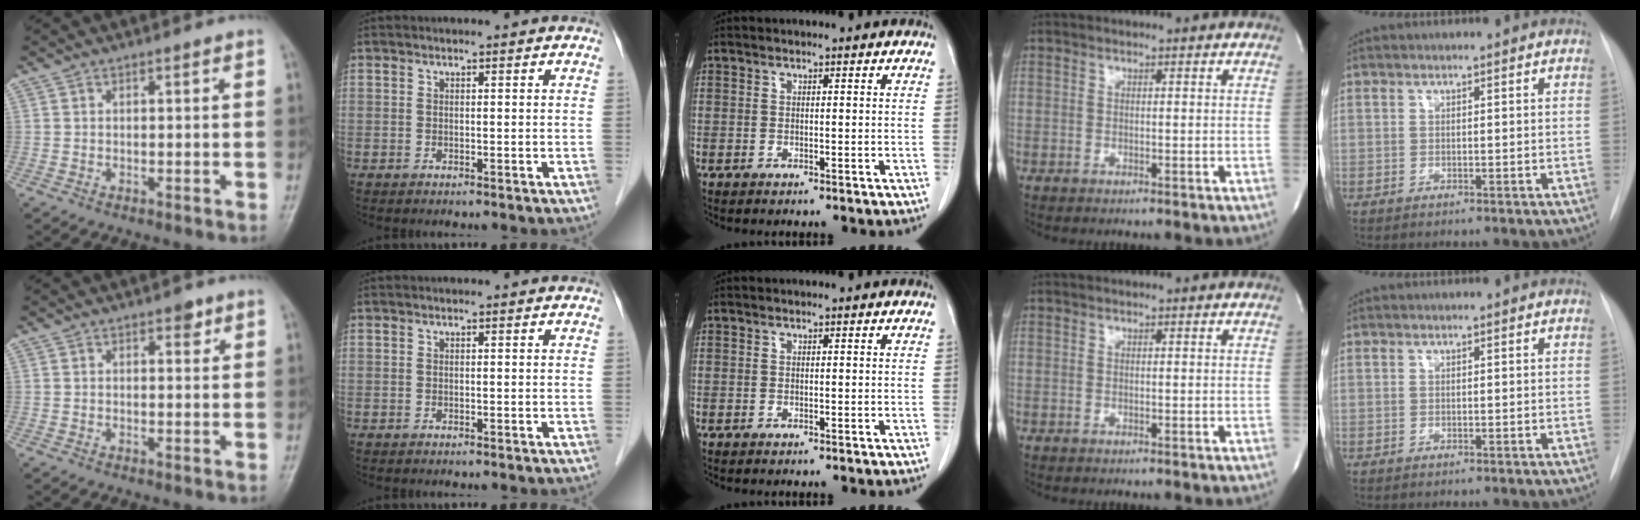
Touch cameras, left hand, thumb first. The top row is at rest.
{"thumb": {"total": 2.1, "force": [1.3, 1.0, 1.2], "torque": [-0.007, -0.004, 0.015]}}